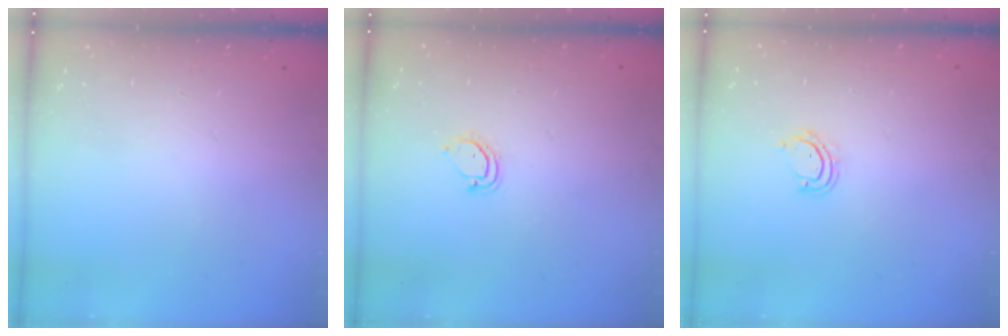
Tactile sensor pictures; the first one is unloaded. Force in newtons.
{"total": 3.0, "press": 3.0, "slide": 0.2}
{"total": 3.7, "press": 3.6, "slide": 0.3}